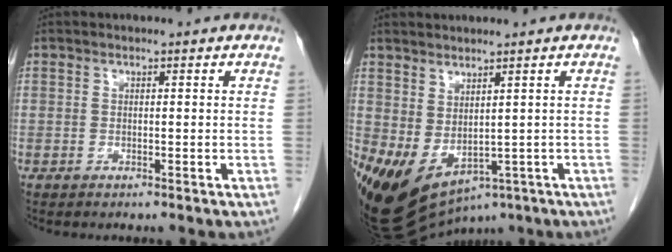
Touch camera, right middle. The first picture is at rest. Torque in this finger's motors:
{"motor_torque": [0.70, -0.72, 1.06, 0.21]}